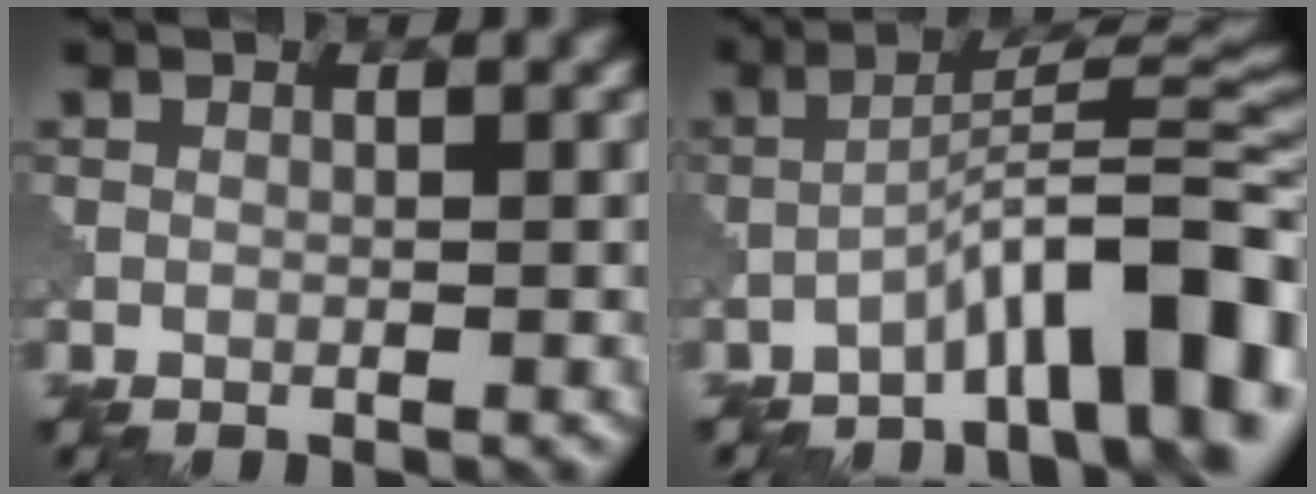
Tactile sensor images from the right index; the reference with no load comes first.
{"total": 10.6, "force": [-5.7, 2.3, 8.6], "torque": [-0.116, 0.022, -0.091]}